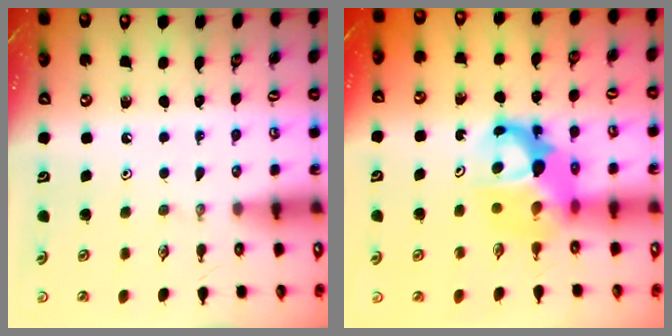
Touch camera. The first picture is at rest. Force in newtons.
{"total": 7.8, "press": 7.8, "slide": 0.6}